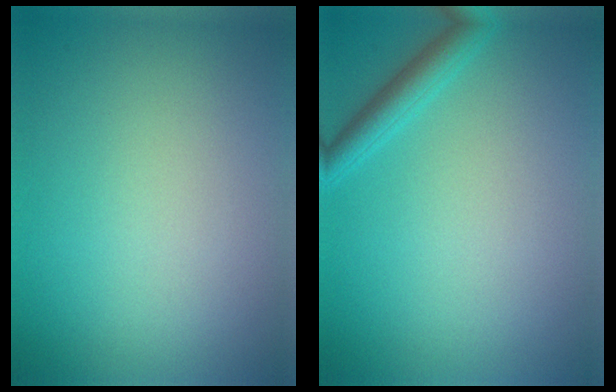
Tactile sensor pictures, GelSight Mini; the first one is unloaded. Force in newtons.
{"total": 2.3, "press": 2.3, "slide": 0.2}